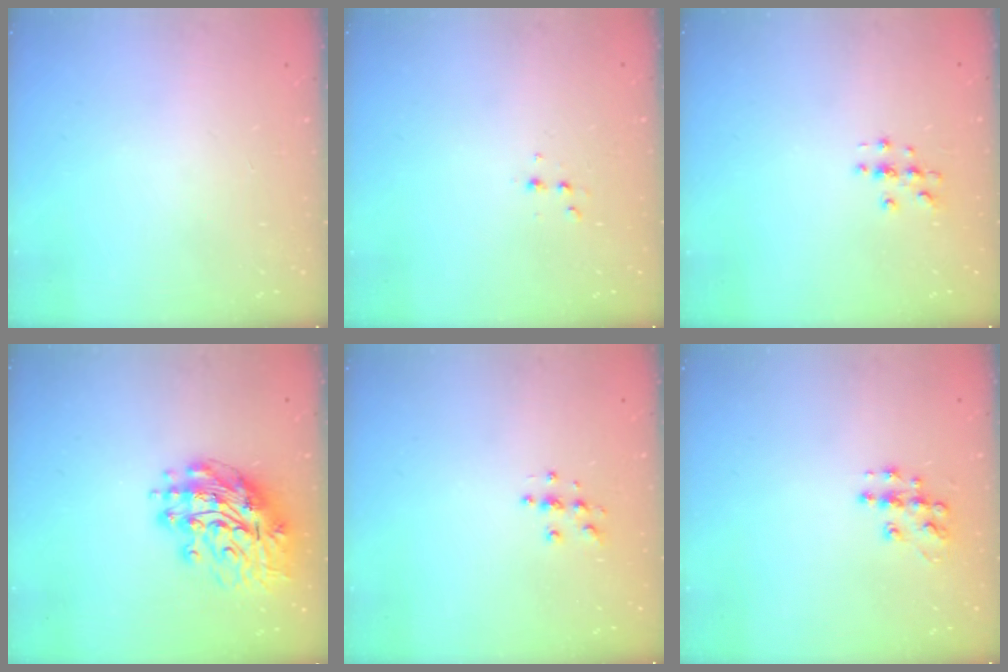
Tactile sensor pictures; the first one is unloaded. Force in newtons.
{"total": 2.6, "press": 2.5, "slide": 0.8}
{"total": 2.7, "press": 2.7, "slide": 0.3}
{"total": 14.3, "press": 14.2, "slide": 1.9}
{"total": 5.2, "press": 5.1, "slide": 0.5}
{"total": 9.4, "press": 9.4, "slide": 0.5}